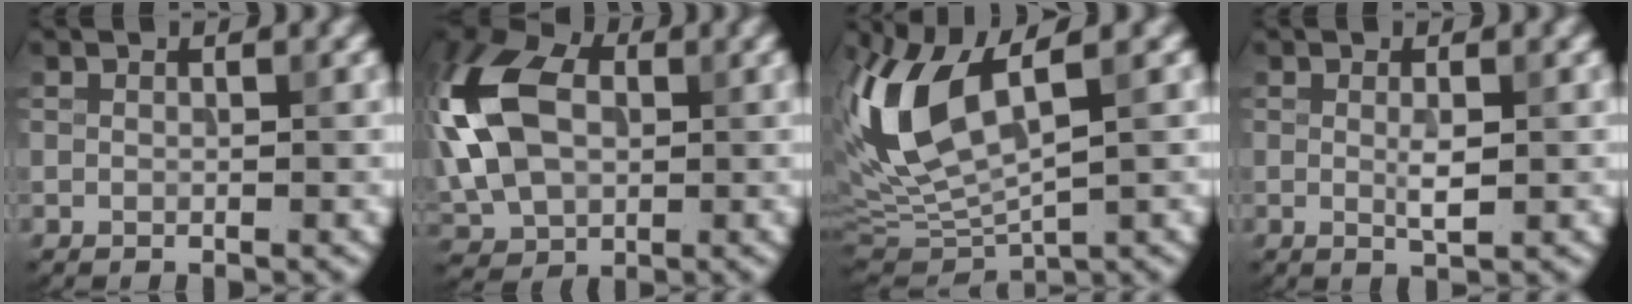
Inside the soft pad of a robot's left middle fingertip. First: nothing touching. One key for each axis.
{"total": 13.1, "fx": 1.3, "fy": 8.7, "fz": 9.7, "tx": -0.216, "ty": 0.011, "tz": 0.012}
{"total": 10.9, "fx": 3.1, "fy": 4.5, "fz": 9.5, "tx": -0.228, "ty": 0.003, "tz": 0.062}
{"total": 1.6, "fx": 0.1, "fy": 0.3, "fz": 1.6, "tx": -0.027, "ty": -0.002, "tz": 0.001}